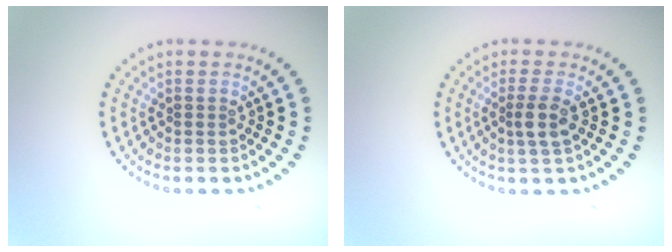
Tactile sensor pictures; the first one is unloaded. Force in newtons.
{"total": 2.0, "press": 1.6, "slide": 1.1}